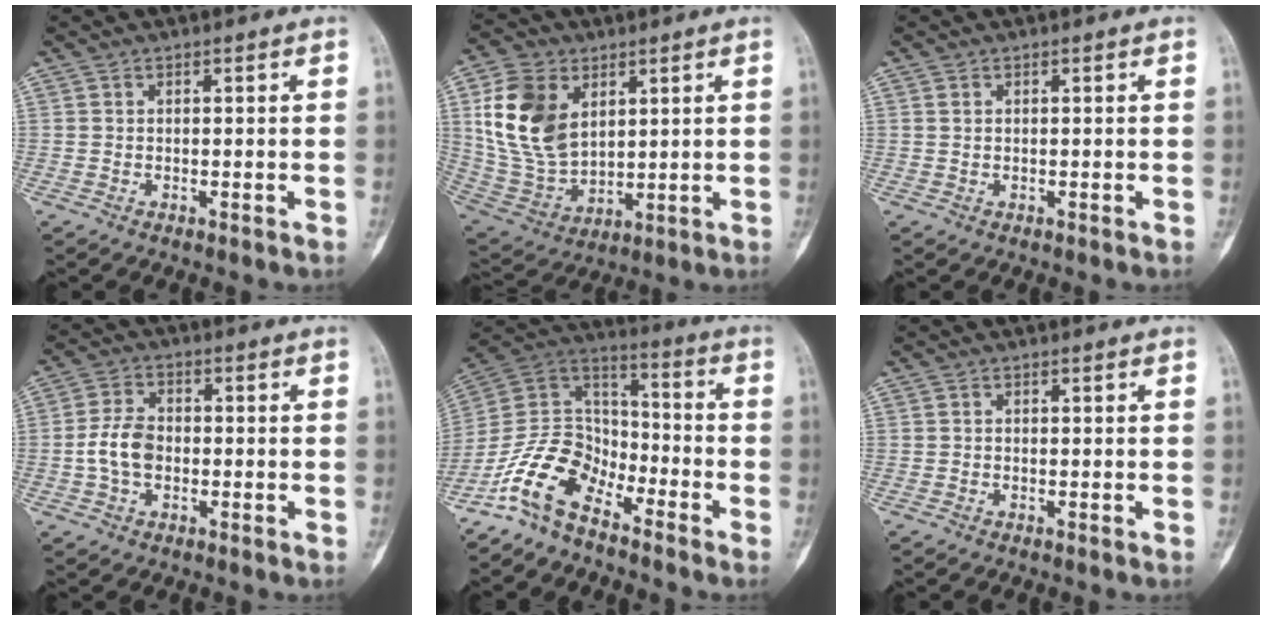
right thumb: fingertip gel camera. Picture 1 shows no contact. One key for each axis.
{"total": 16.0, "fx": 4.8, "fy": 10.8, "fz": 10.8, "tx": -0.194, "ty": -0.020, "tz": 0.107}
{"total": 0.6, "fx": 0.2, "fy": 0.4, "fz": 0.4, "tx": -0.011, "ty": -0.001, "tz": 0.008}
{"total": 6.7, "fx": -1.1, "fy": 4.6, "fz": 4.8, "tx": -0.088, "ty": 0.018, "tz": -0.026}
{"total": 12.6, "fx": -8.8, "fy": 6.6, "fz": 6.0, "tx": -0.104, "ty": 0.087, "tz": -0.183}
{"total": 0.0}